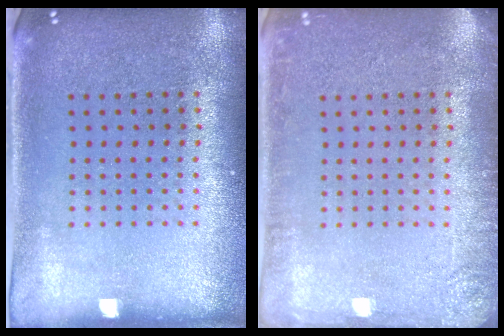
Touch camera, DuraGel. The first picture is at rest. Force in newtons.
{"total": 2.0, "press": 2.0, "slide": 0.3}